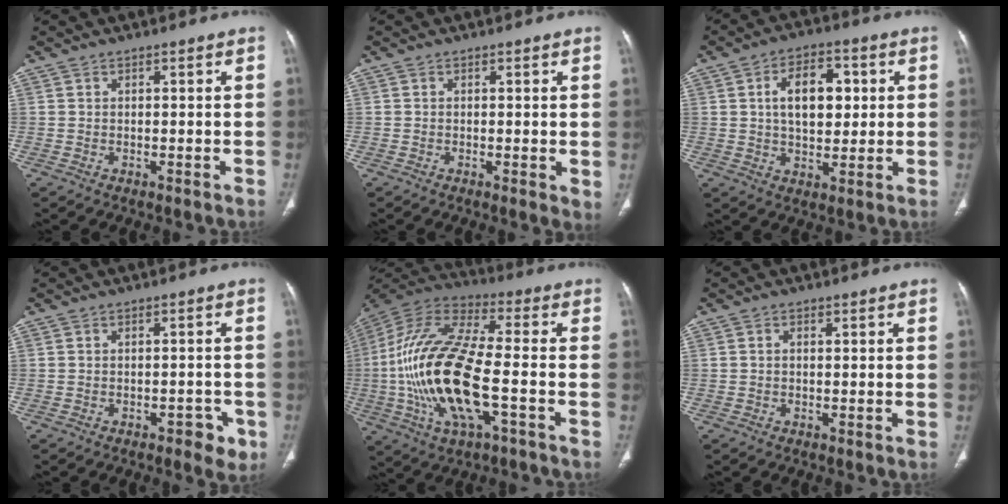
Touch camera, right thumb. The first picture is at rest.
{"total": 2.1, "force": [0.0, 0.7, 2.0], "torque": [-0.031, -0.008, -0.004]}
{"total": 10.9, "force": [2.1, 6.6, 8.4], "torque": [-0.105, 0.004, 0.035]}
{"total": 4.0, "force": [-2.1, 2.1, 2.7], "torque": [-0.020, 0.011, -0.024]}
{"total": 23.5, "force": [-4.4, 8.4, 21.5], "torque": [-0.473, 0.019, -0.076]}
{"total": 0.5, "force": [0.0, 0.4, 0.4], "torque": [-0.010, 0.001, -0.002]}